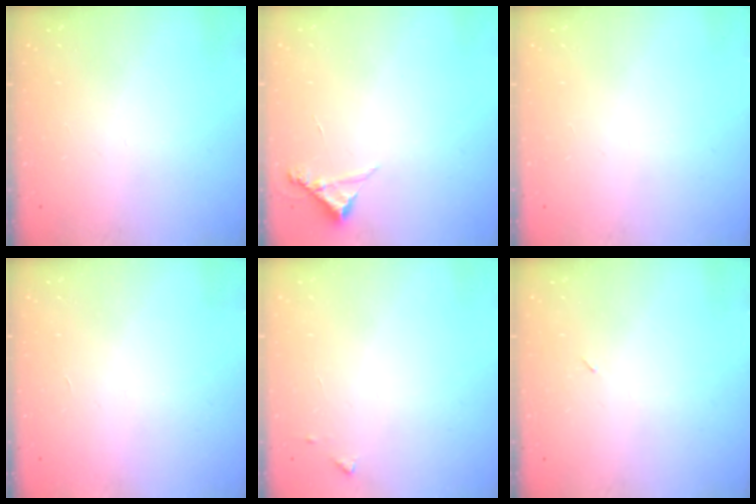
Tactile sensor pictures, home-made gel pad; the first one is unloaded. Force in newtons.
{"total": 4.5, "press": 4.5, "slide": 0.3}
{"total": 0.0}
{"total": 1.8, "press": 1.8, "slide": 0.1}
{"total": 4.5, "press": 4.4, "slide": 0.5}
{"total": 2.1, "press": 1.9, "slide": 1.0}